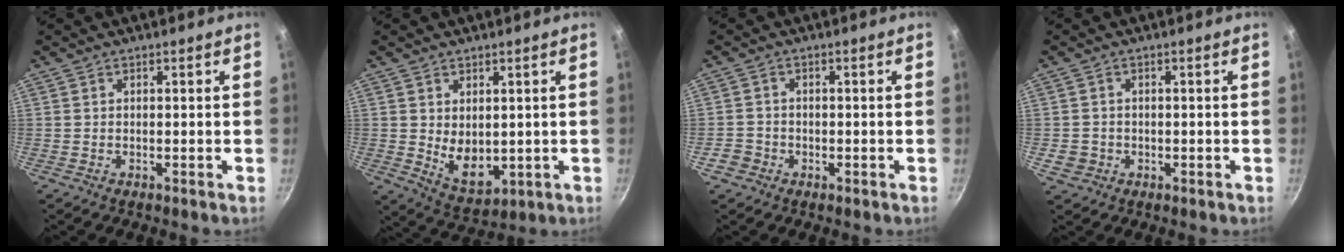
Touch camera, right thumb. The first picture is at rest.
{"total": 7.3, "force": [0.8, 4.7, 5.5], "torque": [-0.069, -0.024, 0.034]}
{"total": 2.9, "force": [-1.6, 2.4, 0.6], "torque": [0.000, 0.020, -0.025]}
{"total": 3.2, "force": [-0.8, 2.8, 1.2], "torque": [-0.016, 0.005, -0.007]}